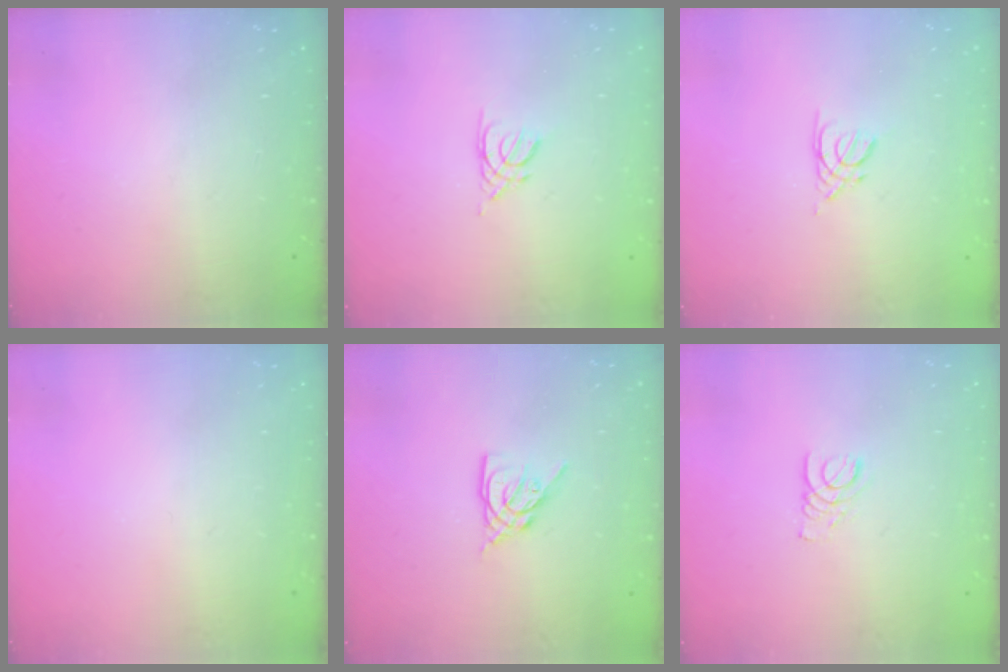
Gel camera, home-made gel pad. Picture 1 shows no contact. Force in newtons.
{"total": 2.1, "press": 2.0, "slide": 0.4}
{"total": 2.2, "press": 2.2, "slide": 0.4}
{"total": 0.0}
{"total": 8.0, "press": 7.9, "slide": 1.1}
{"total": 1.9, "press": 1.9, "slide": 0.2}